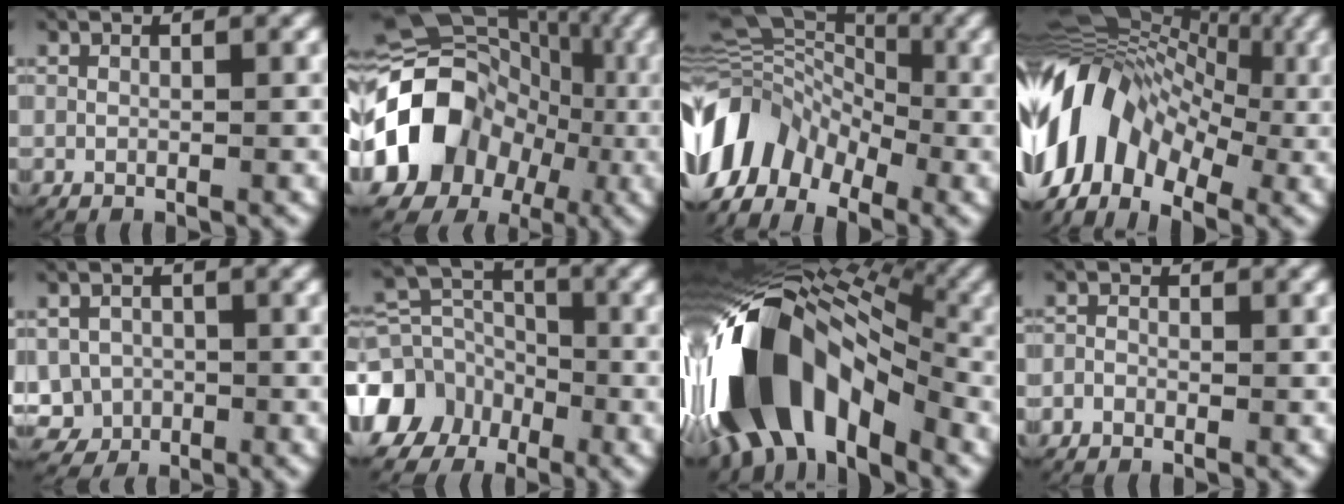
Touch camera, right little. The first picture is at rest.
{"total": 16.7, "force": [-1.0, 13.3, 10.1], "torque": [-0.193, -0.026, -0.015]}
{"total": 12.2, "force": [-3.2, 9.7, 6.7], "torque": [-0.144, -0.018, -0.053]}
{"total": 18.5, "force": [-1.4, 14.8, 10.9], "torque": [-0.239, -0.020, -0.028]}
{"total": 6.1, "force": [-2.2, 5.4, 1.8], "torque": [-0.033, -0.022, -0.035]}
{"total": 11.0, "force": [-2.3, 9.6, 4.7], "torque": [-0.089, -0.036, -0.044]}
{"total": 19.6, "force": [-2.5, 12.2, 15.1], "torque": [-0.244, 0.007, -0.053]}
{"total": 1.1, "force": [-0.8, 0.8, 0.1], "torque": [-0.004, -0.004, -0.015]}